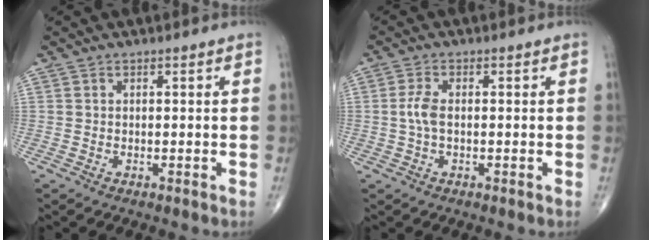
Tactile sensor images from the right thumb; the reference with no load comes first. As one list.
[{"total": 3.1, "force": [-0.1, 1.4, 2.8], "torque": [-0.071, 0.003, -0.006]}]